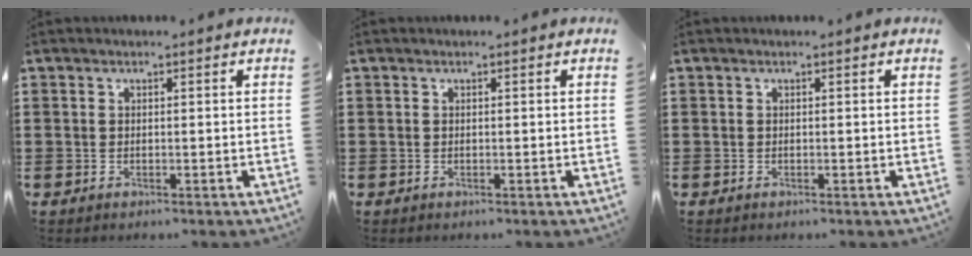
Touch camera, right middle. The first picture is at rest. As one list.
[{"total": 0.0}, {"total": 0.0}]